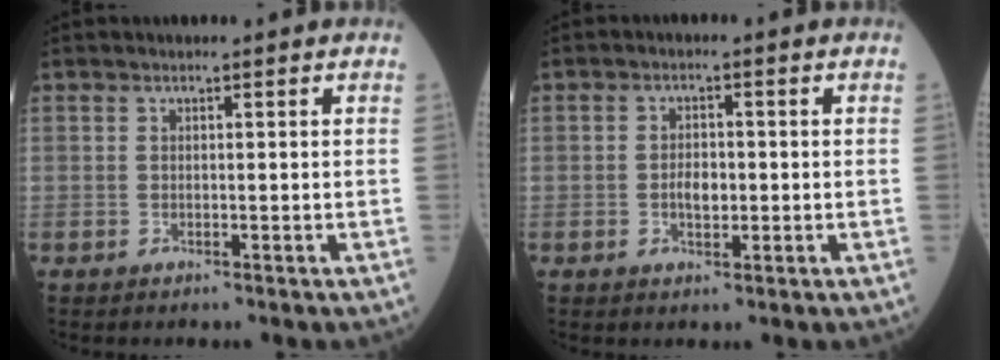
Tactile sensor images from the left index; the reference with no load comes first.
{"total": 2.9, "force": [-0.5, 1.5, 2.4], "torque": [-0.045, 0.002, -0.007]}